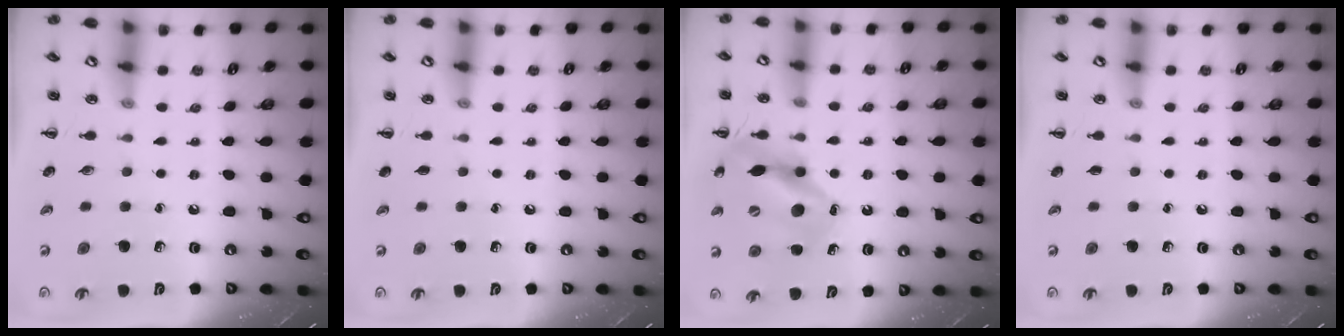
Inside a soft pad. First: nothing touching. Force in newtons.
{"total": 0.0}
{"total": 14.0, "press": 13.5, "slide": 3.9}
{"total": 0.0}